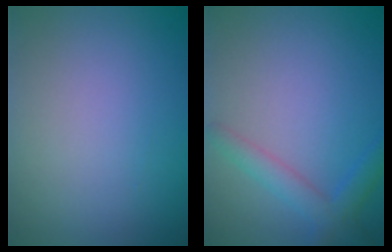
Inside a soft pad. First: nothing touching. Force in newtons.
{"total": 2.7, "press": 2.7, "slide": 0.2}